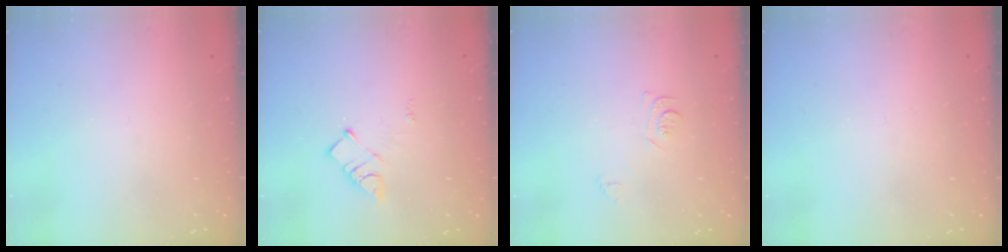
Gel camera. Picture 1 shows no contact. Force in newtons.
{"total": 6.3, "press": 6.3, "slide": 0.3}
{"total": 5.6, "press": 5.6, "slide": 0.7}
{"total": 0.0}